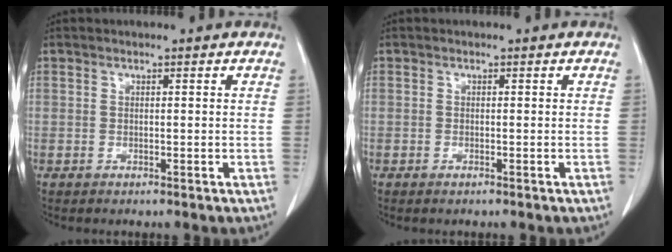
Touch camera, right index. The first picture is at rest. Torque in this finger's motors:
{"motor_torque": [0.25, -0.17, 0.02, 0.00]}